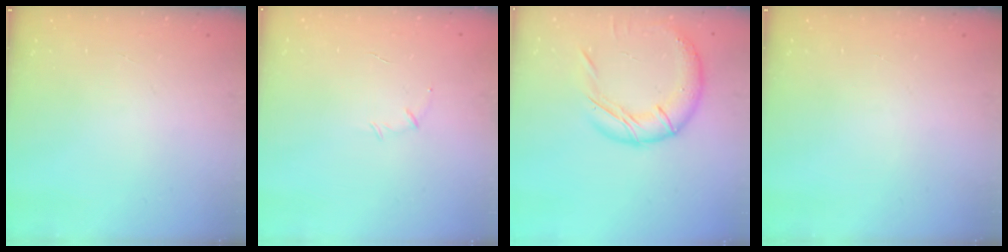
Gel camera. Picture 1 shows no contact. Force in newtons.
{"total": 4.1, "press": 4.0, "slide": 1.0}
{"total": 15.8, "press": 15.7, "slide": 1.7}
{"total": 0.0}